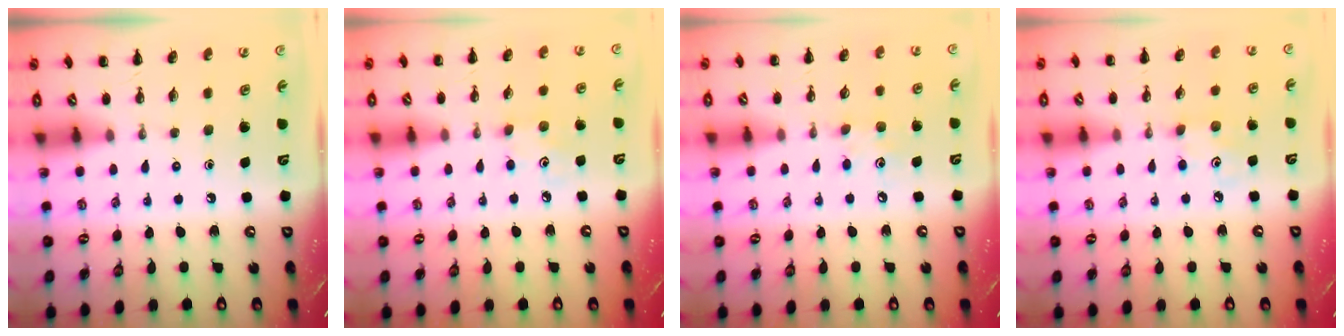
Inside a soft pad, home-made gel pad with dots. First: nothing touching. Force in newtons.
{"total": 3.5, "press": 3.4, "slide": 0.9}
{"total": 7.8, "press": 7.7, "slide": 1.1}
{"total": 4.2, "press": 4.1, "slide": 0.8}